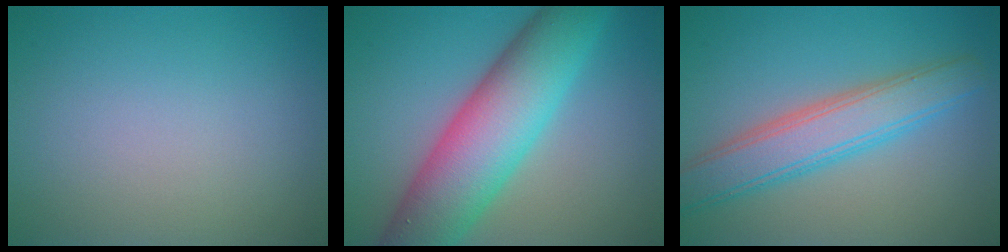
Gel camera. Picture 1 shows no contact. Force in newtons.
{"total": 10.7, "press": 10.7, "slide": 0.2}
{"total": 5.4, "press": 5.4, "slide": 0.1}